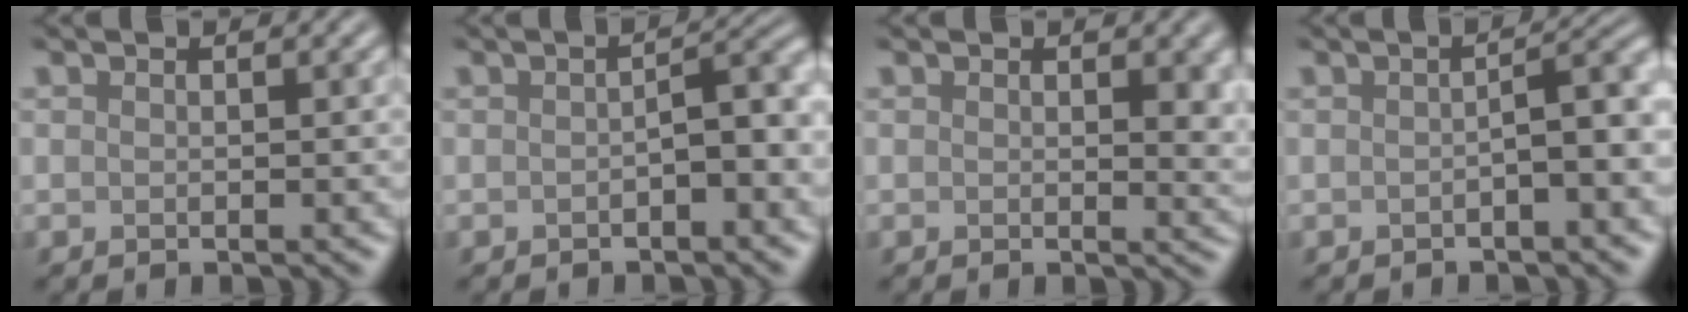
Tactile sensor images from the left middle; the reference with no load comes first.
{"total": 3.0, "force": [-0.9, 0.9, 2.8], "torque": [-0.041, 0.011, -0.015]}
{"total": 2.6, "force": [0.5, 1.2, 2.3], "torque": [-0.019, -0.003, 0.007]}
{"total": 3.3, "force": [-0.8, 0.7, 3.2], "torque": [-0.046, 0.014, -0.014]}